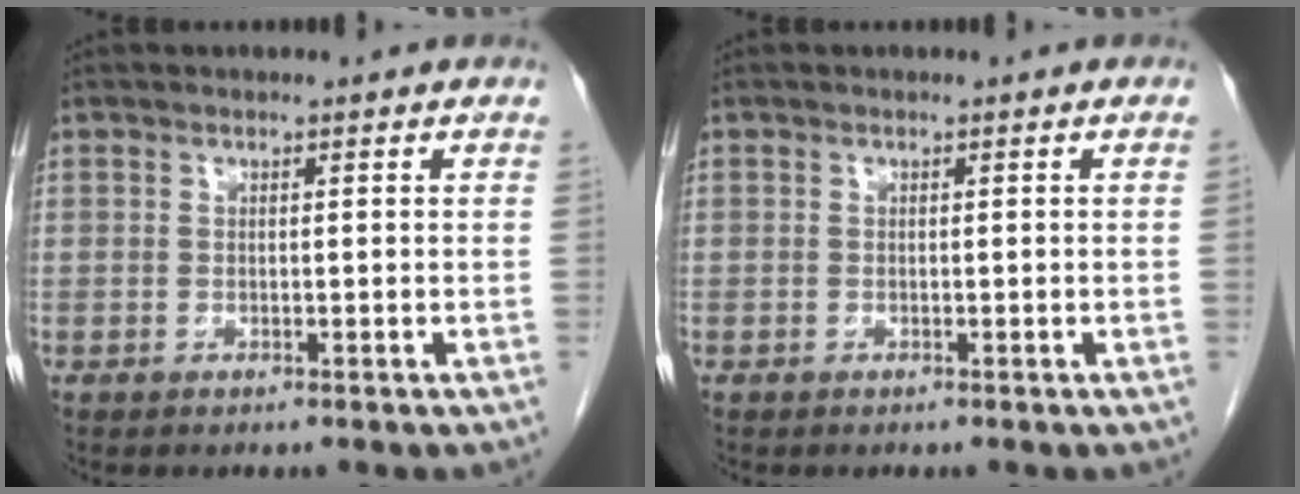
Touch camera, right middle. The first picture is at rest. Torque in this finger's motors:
{"motor_torque": [0.51, -0.71, -0.07, -0.21]}